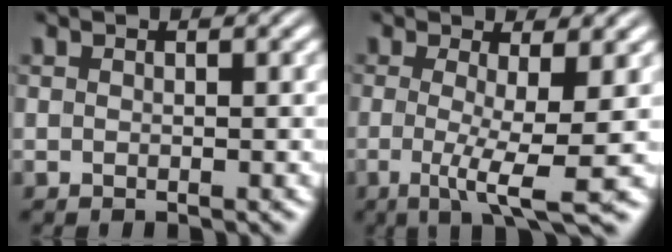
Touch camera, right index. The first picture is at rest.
{"total": 5.2, "force": [-2.5, 0.2, 4.6], "torque": [-0.091, -0.040, -0.026]}